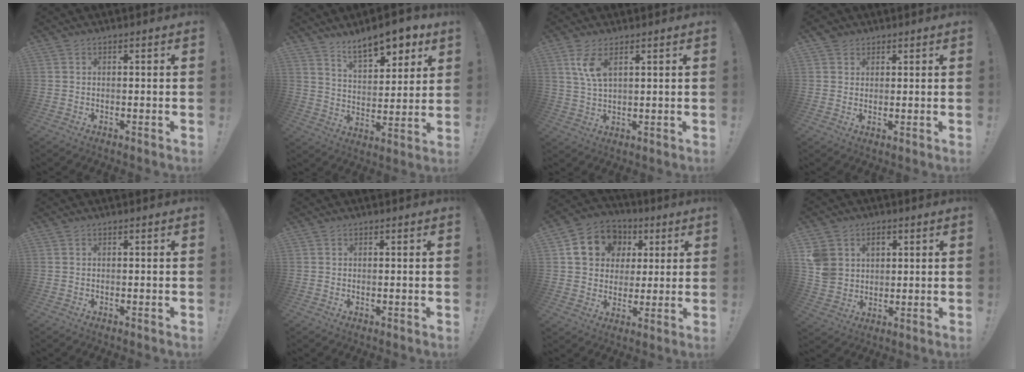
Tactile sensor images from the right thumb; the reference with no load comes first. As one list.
[{"total": 13.0, "force": [9.3, 5.1, 7.5], "torque": [-0.103, -0.058, 0.159]}, {"total": 6.8, "force": [3.3, 2.6, 5.4], "torque": [-0.101, -0.014, 0.055]}, {"total": 3.1, "force": [1.9, 2.4, 0.5], "torque": [-0.003, -0.007, 0.034]}, {"total": 0.0}, {"total": 0.0}, {"total": 14.2, "force": [5.0, 11.9, 6.0], "torque": [-0.084, -0.014, 0.107]}, {"total": 8.7, "force": [3.4, 7.5, 2.7], "torque": [-0.052, -0.016, 0.072]}]